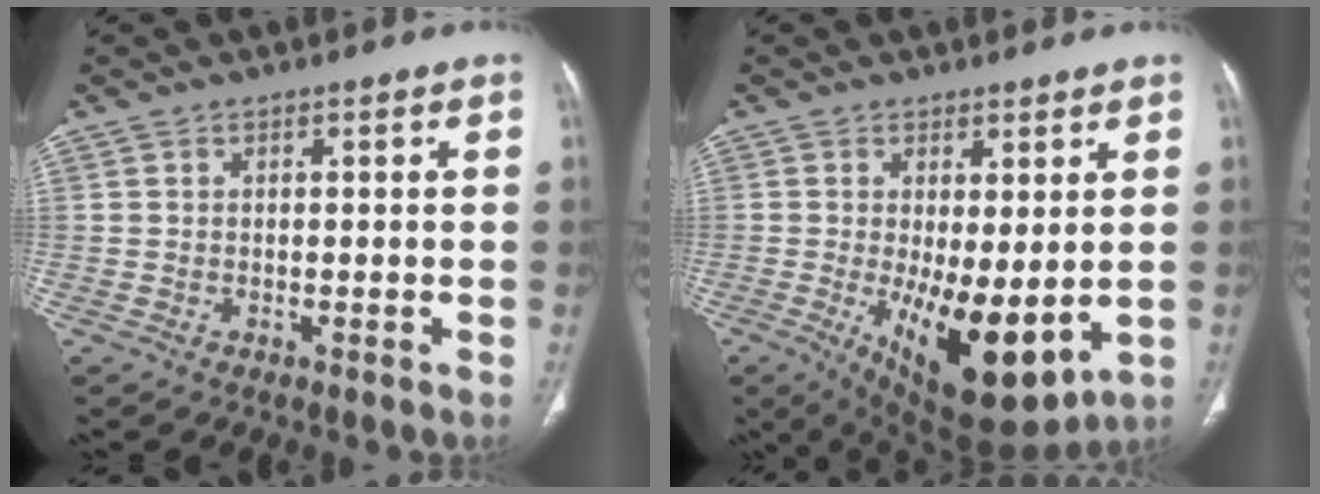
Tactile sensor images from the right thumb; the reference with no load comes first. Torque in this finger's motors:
{"motor_torque": [2.90, 2.11, 0.36, -0.19, 0.51]}